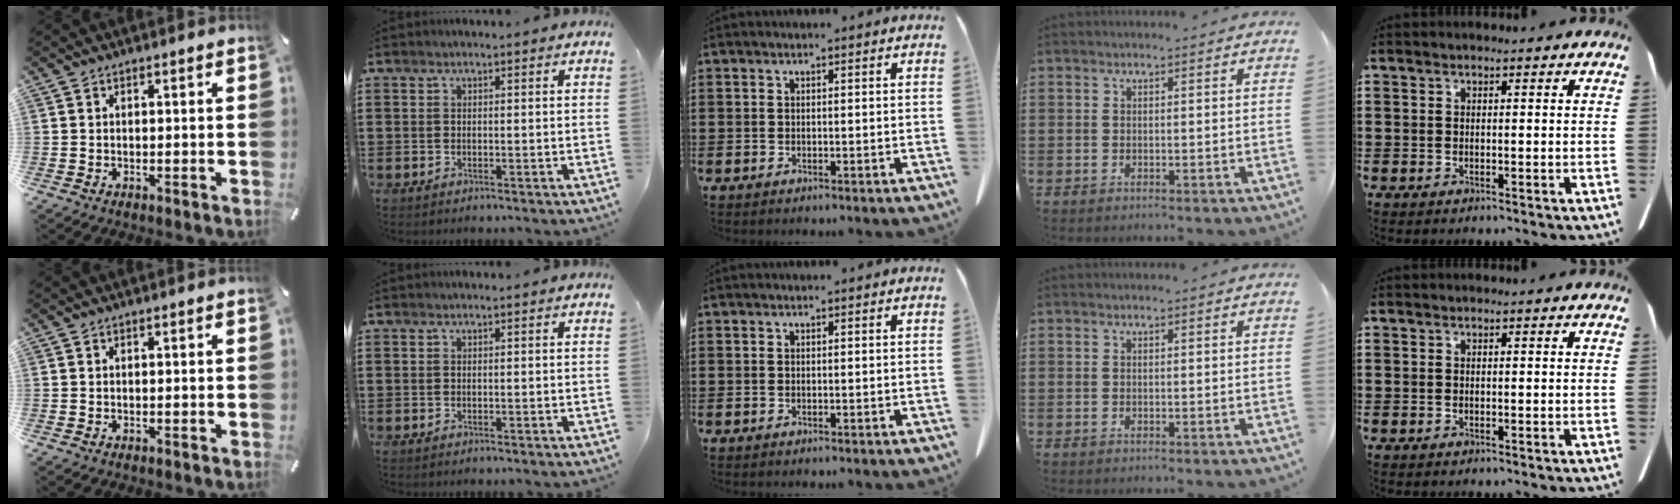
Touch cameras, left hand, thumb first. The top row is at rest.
{}